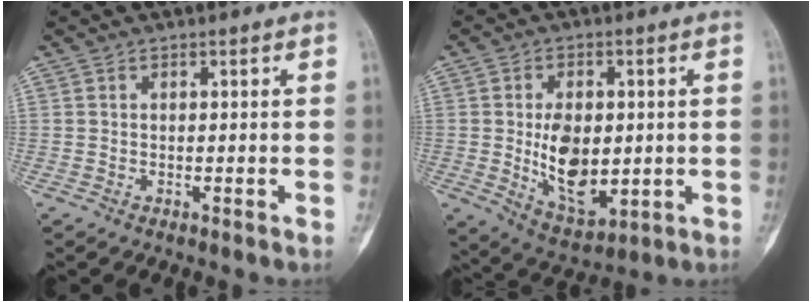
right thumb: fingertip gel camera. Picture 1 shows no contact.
{"total": 14.4, "force": [-0.7, 8.7, 11.5], "torque": [-0.160, -0.012, 0.009]}